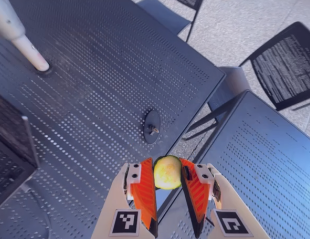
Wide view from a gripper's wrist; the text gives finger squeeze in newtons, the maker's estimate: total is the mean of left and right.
{"total": 5.9, "left": 5.4, "right": 6.5}